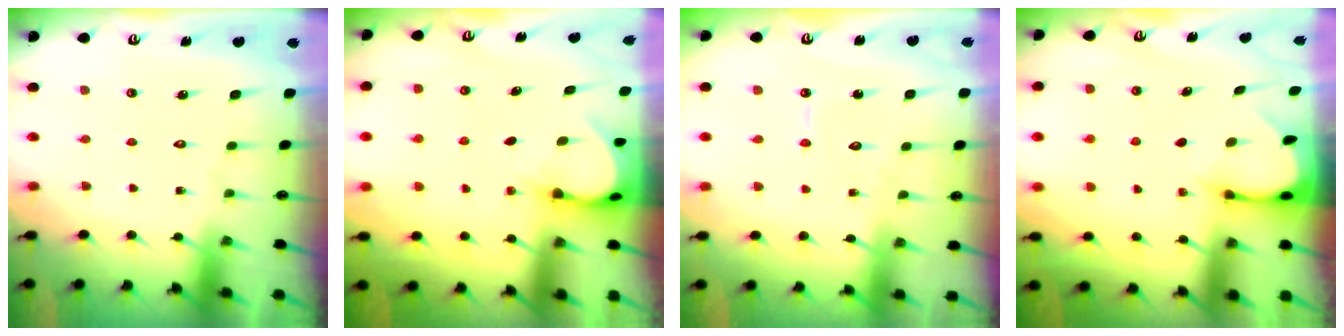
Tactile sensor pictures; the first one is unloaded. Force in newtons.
{"total": 3.9, "press": 3.9, "slide": 0.3}
{"total": 4.6, "press": 4.6, "slide": 0.3}
{"total": 2.6, "press": 2.5, "slide": 0.3}